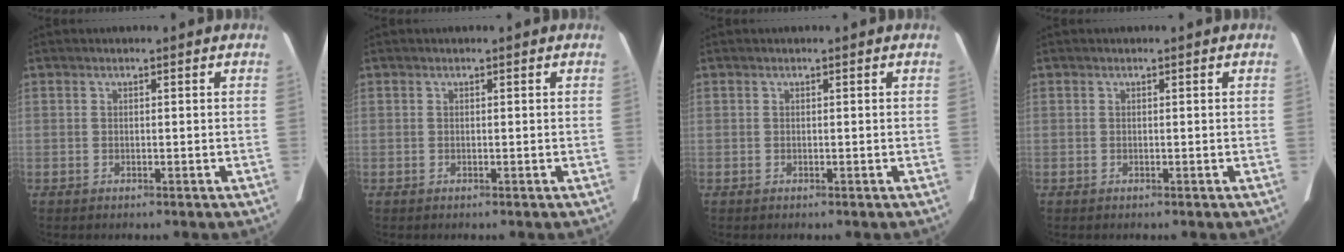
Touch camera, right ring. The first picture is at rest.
{"total": 0.0}
{"total": 0.0}
{"total": 0.0}